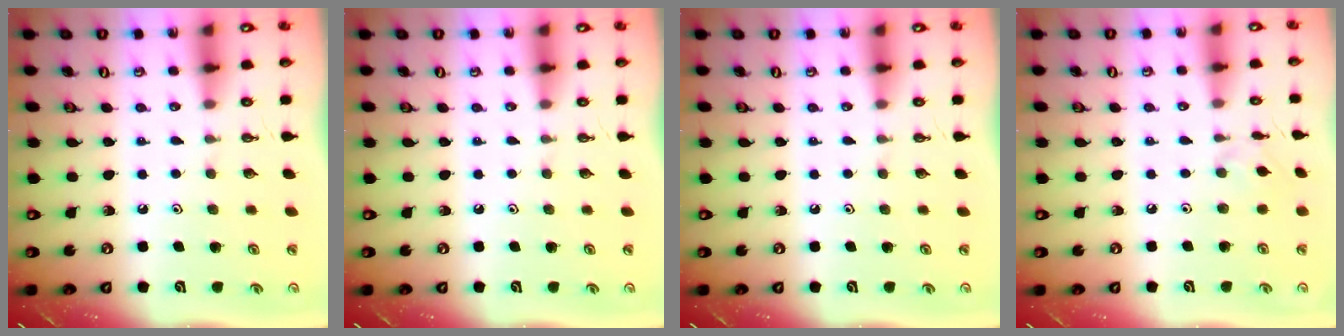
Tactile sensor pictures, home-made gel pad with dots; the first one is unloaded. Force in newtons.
{"total": 0.0}
{"total": 0.0}
{"total": 2.4, "press": 2.4, "slide": 0.5}